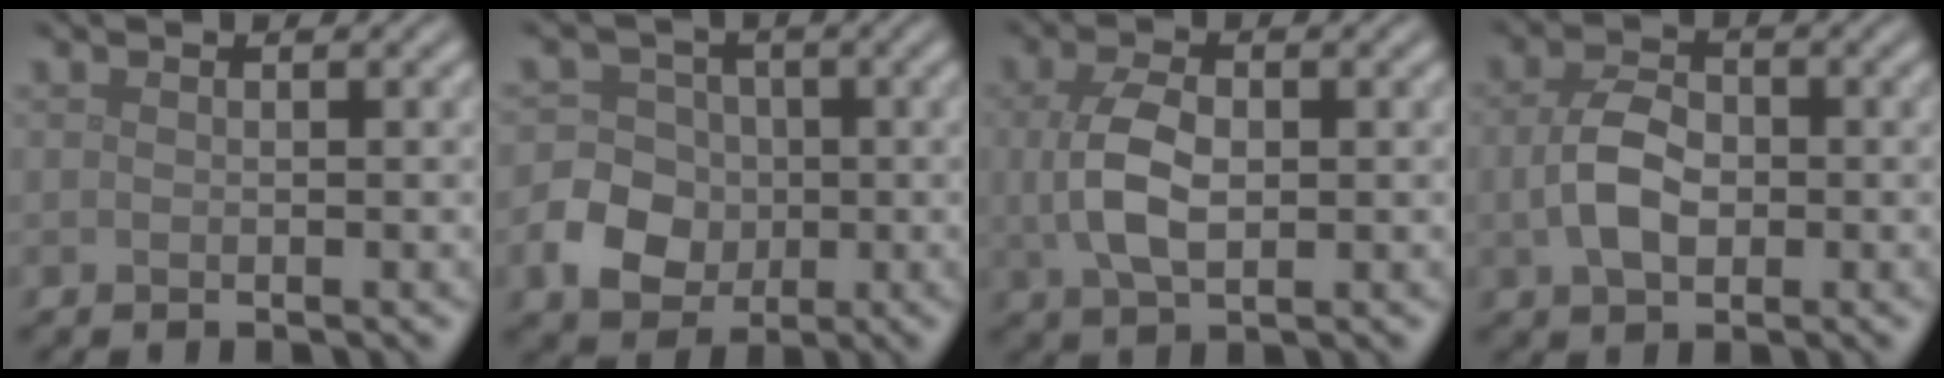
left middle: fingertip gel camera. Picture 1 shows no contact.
{"total": 5.8, "force": [-1.4, 5.1, 2.2], "torque": [-0.023, 0.006, -0.050]}
{"total": 4.4, "force": [0.1, 2.5, 3.7], "torque": [-0.084, 0.001, 0.005]}
{"total": 4.1, "force": [-0.2, 2.7, 3.1], "torque": [-0.066, 0.000, -0.007]}